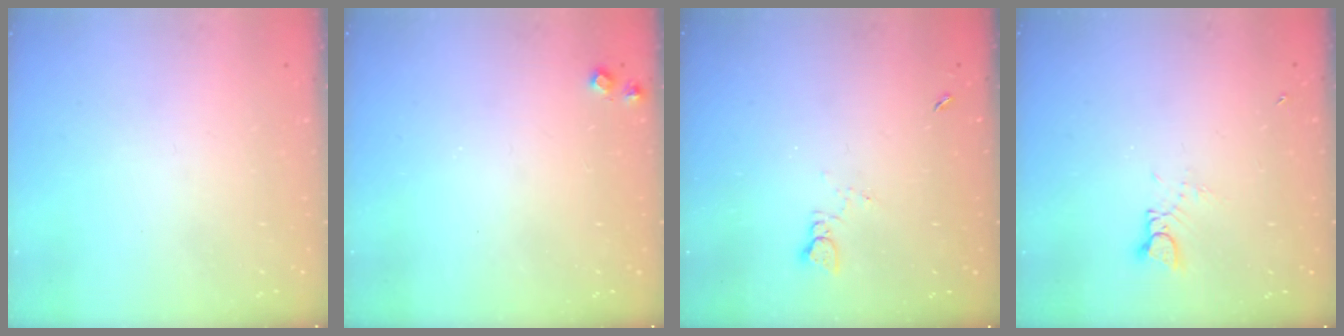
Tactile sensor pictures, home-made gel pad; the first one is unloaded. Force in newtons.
{"total": 5.7, "press": 5.7, "slide": 0.8}
{"total": 2.1, "press": 2.1, "slide": 0.3}
{"total": 2.7, "press": 2.7, "slide": 0.2}